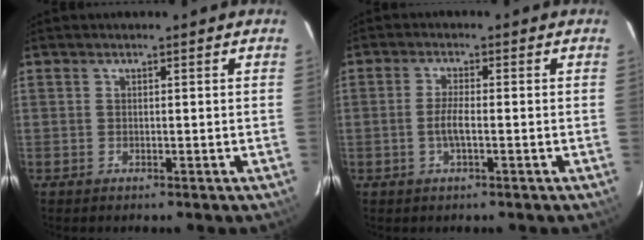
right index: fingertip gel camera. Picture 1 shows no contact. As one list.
[{"total": 3.4, "force": [-0.8, 0.6, 3.3], "torque": [-0.065, -0.001, -0.015]}]